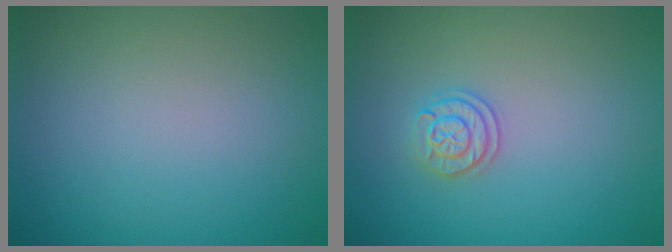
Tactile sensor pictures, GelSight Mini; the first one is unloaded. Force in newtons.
{"total": 1.9, "press": 1.8, "slide": 0.5}